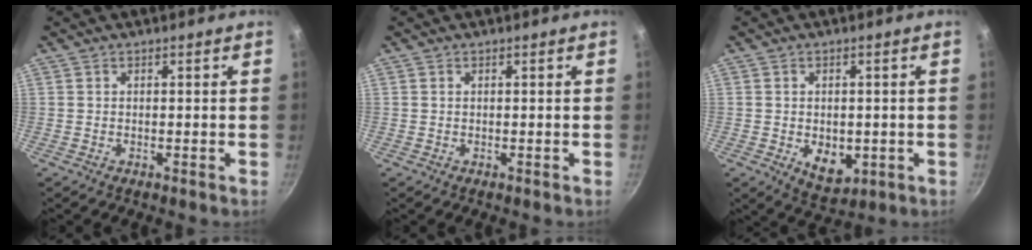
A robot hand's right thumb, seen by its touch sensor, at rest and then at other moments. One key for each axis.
{"total": 0.0}
{"total": 7.1, "fx": -1.4, "fy": 4.8, "fz": 5.0, "tx": -0.054, "ty": -0.009, "tz": -0.007}